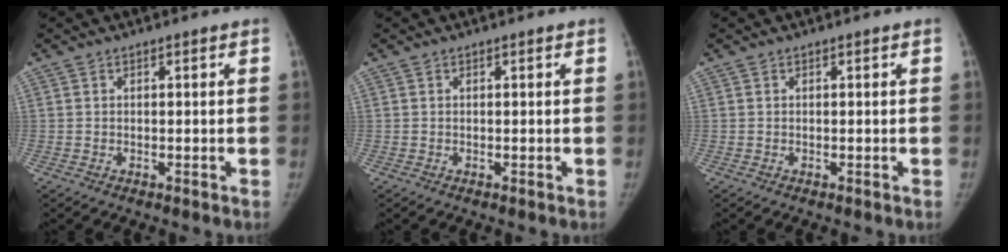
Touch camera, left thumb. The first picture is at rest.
{"total": 0.0}
{"total": 0.0}